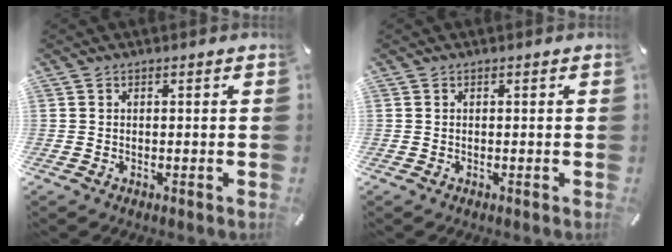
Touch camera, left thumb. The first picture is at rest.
{"total": 0.0}